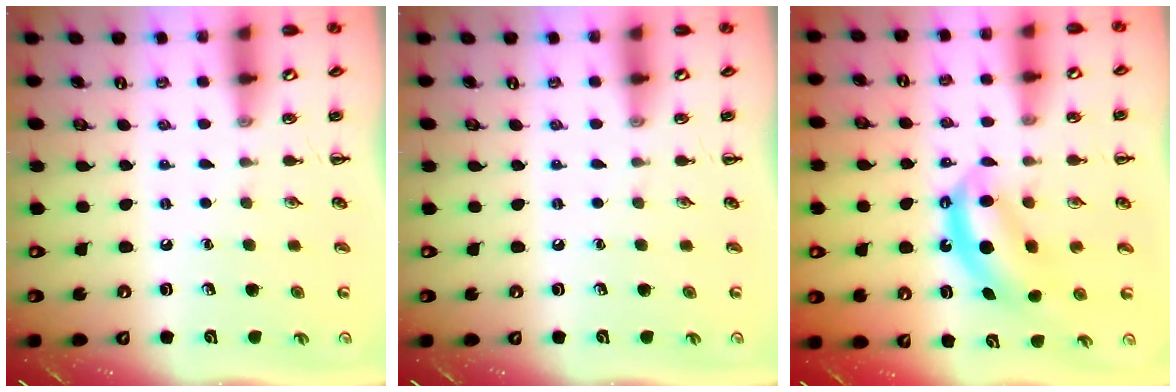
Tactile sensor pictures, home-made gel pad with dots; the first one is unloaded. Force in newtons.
{"total": 0.0}
{"total": 7.8, "press": 7.7, "slide": 1.3}